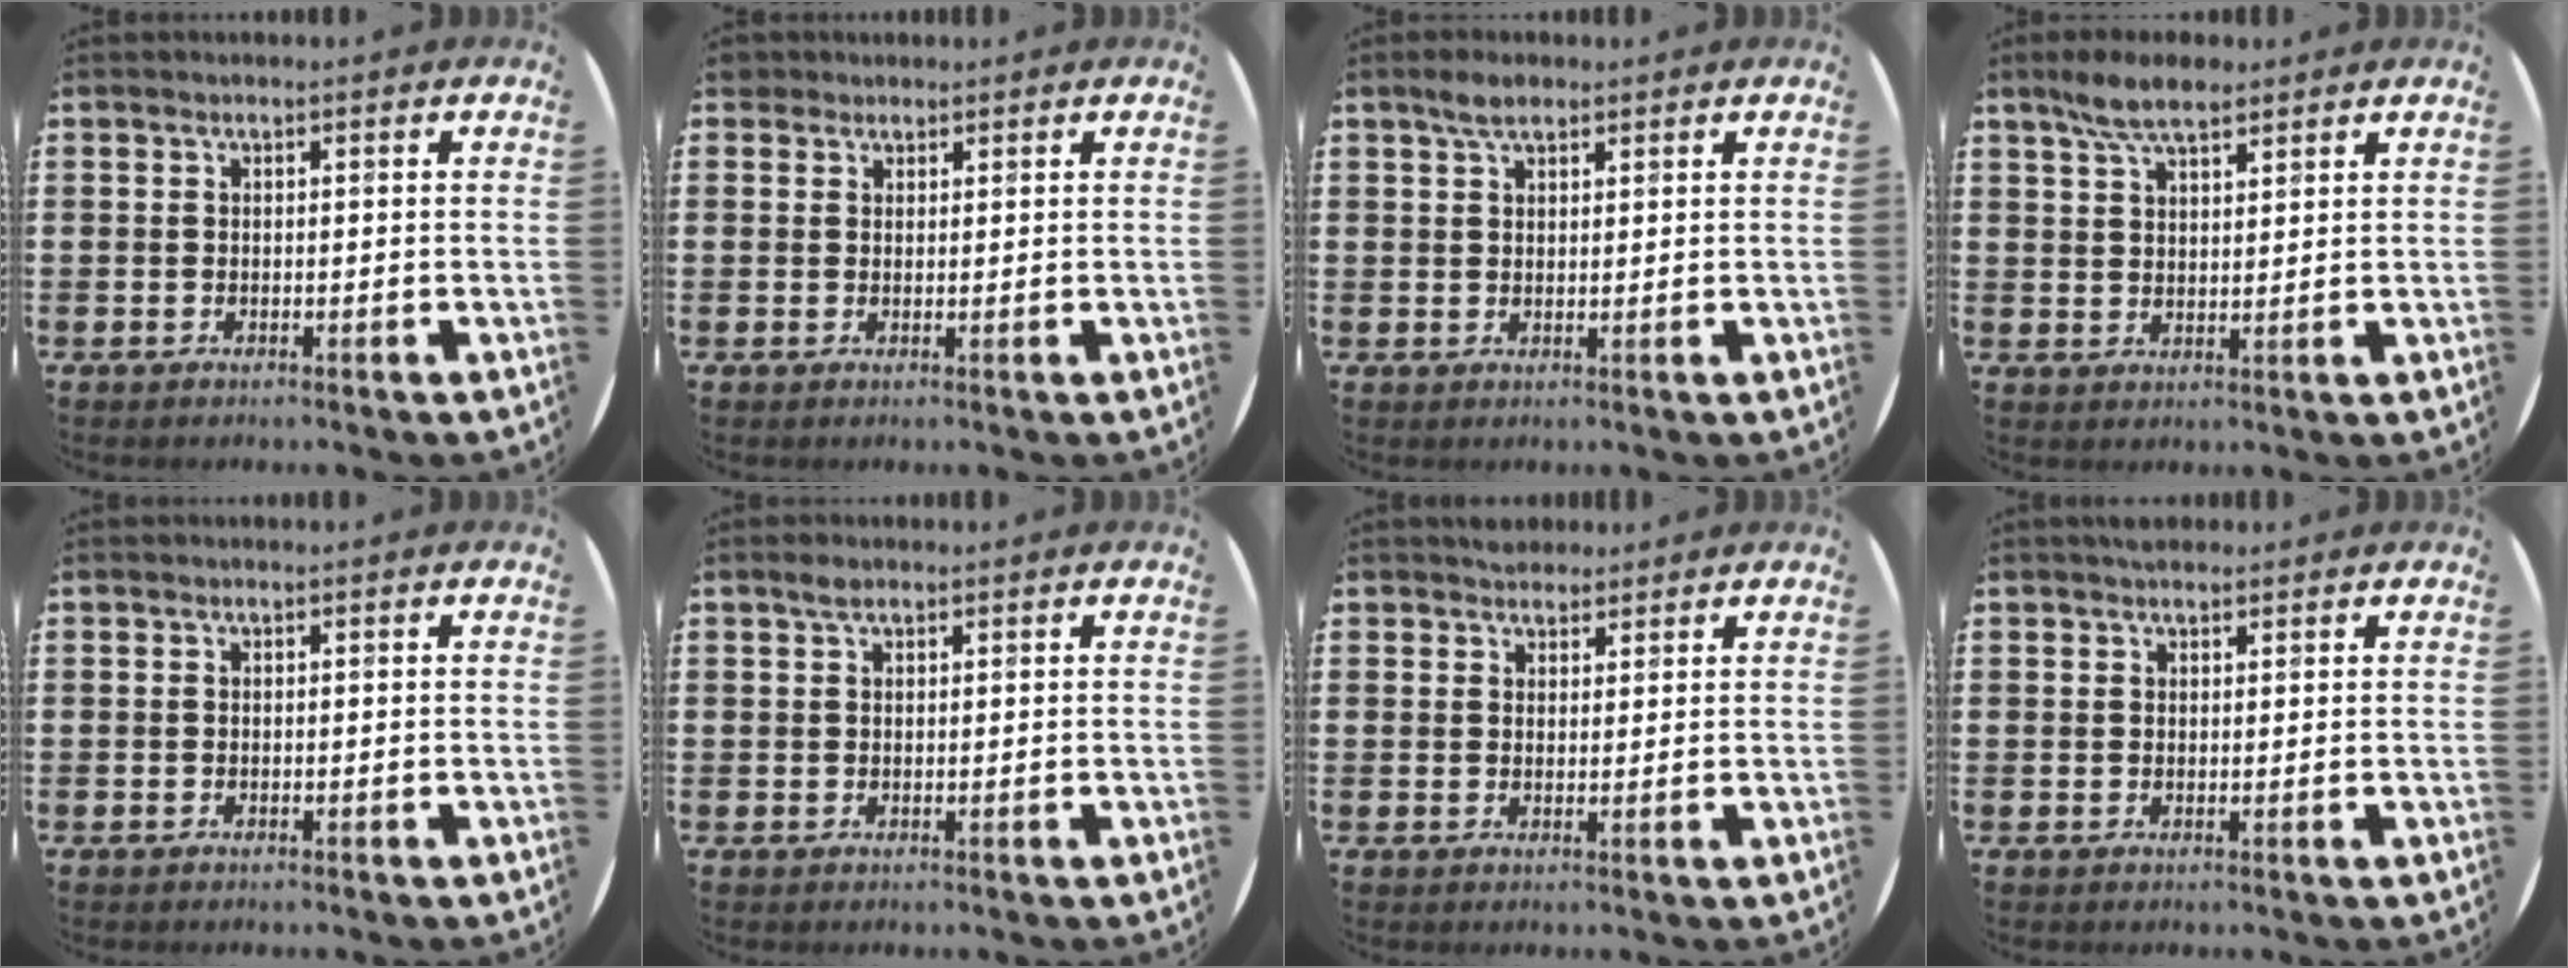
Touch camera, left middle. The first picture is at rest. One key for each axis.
{"total": 1.5, "fx": 1.3, "fy": 0.7, "fz": 0.1, "tx": 0.004, "ty": 0.001, "tz": 0.024}
{"total": 2.9, "fx": 2.2, "fy": 1.2, "fz": 1.5, "tx": -0.023, "ty": 0.003, "tz": 0.038}
{"total": 5.7, "fx": 4.5, "fy": 1.8, "fz": 3.1, "tx": -0.070, "ty": 0.000, "tz": 0.082}
{"total": 0.0}
{"total": 1.2, "fx": 0.8, "fy": 0.6, "fz": 0.7, "tx": -0.007, "ty": 0.002, "tz": 0.013}
{"total": 2.3, "fx": 2.1, "fy": 0.9, "fz": -0.1, "tx": 0.006, "ty": 0.001, "tz": 0.040}
{"total": 1.2, "fx": 1.1, "fy": 0.3, "fz": 0.1, "tx": 0.004, "ty": -0.002, "tz": 0.020}